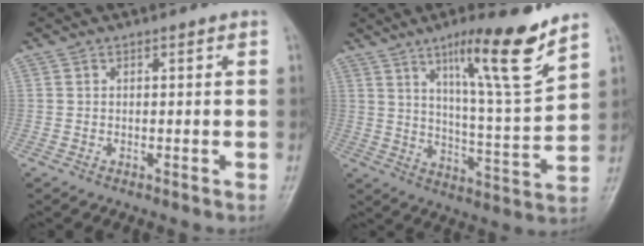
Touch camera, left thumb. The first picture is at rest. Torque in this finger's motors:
{"motor_torque": [0.67, 0.55, 1.39, -1.39, 0.31]}